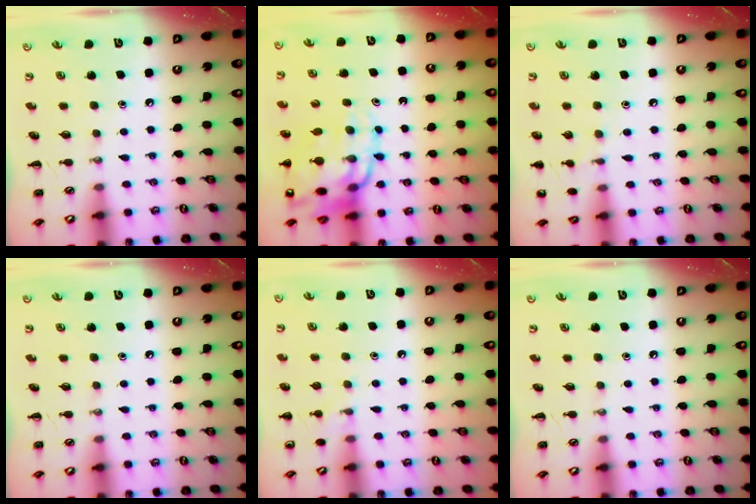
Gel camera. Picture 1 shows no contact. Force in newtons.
{"total": 16.5, "press": 15.9, "slide": 4.1}
{"total": 5.6, "press": 5.4, "slide": 1.7}
{"total": 0.0}
{"total": 6.0, "press": 5.7, "slide": 1.8}
{"total": 0.0}